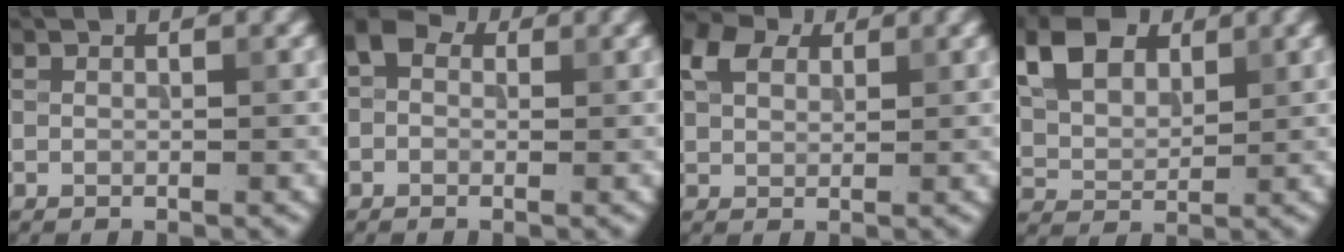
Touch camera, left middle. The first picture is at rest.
{"total": 2.3, "force": [0.6, 1.8, 1.4], "torque": [-0.025, 0.007, -0.008]}
{"total": 4.4, "force": [2.2, 2.8, 2.6], "torque": [-0.064, 0.012, 0.039]}
{"total": 6.3, "force": [3.0, 3.9, 3.9], "torque": [-0.090, 0.007, 0.056]}